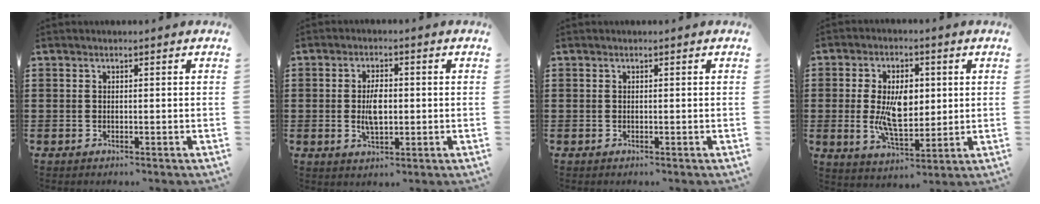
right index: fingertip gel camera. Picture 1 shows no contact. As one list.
[{"total": 4.1, "force": [0.0, 2.0, 3.6], "torque": [-0.069, -0.002, -0.005]}, {"total": 0.0}, {"total": 8.9, "force": [0.6, 4.9, 7.4], "torque": [-0.138, 0.004, 0.007]}]